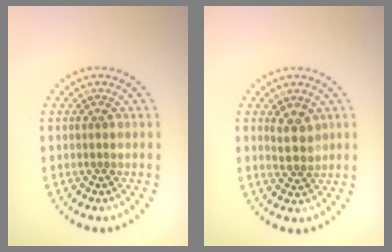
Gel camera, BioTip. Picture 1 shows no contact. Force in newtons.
{"total": 2.0, "press": 1.9, "slide": 0.8}